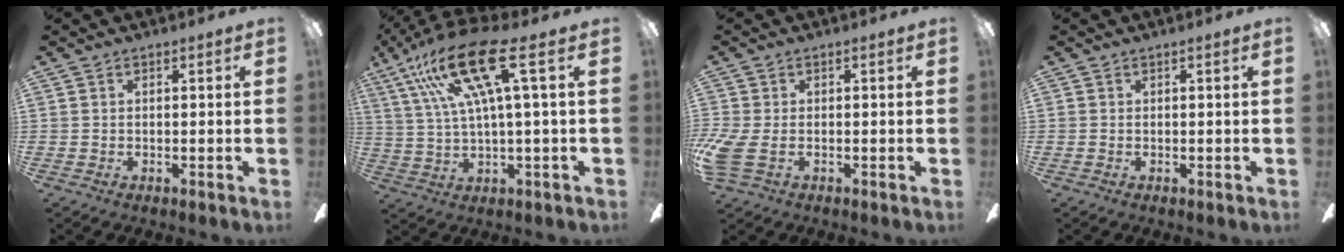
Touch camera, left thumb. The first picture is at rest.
{"total": 18.3, "force": [7.5, 4.4, 16.0], "torque": [-0.318, -0.021, 0.110]}
{"total": 5.8, "force": [-1.5, 2.8, 4.8], "torque": [-0.119, -0.007, -0.031]}
{"total": 0.0}